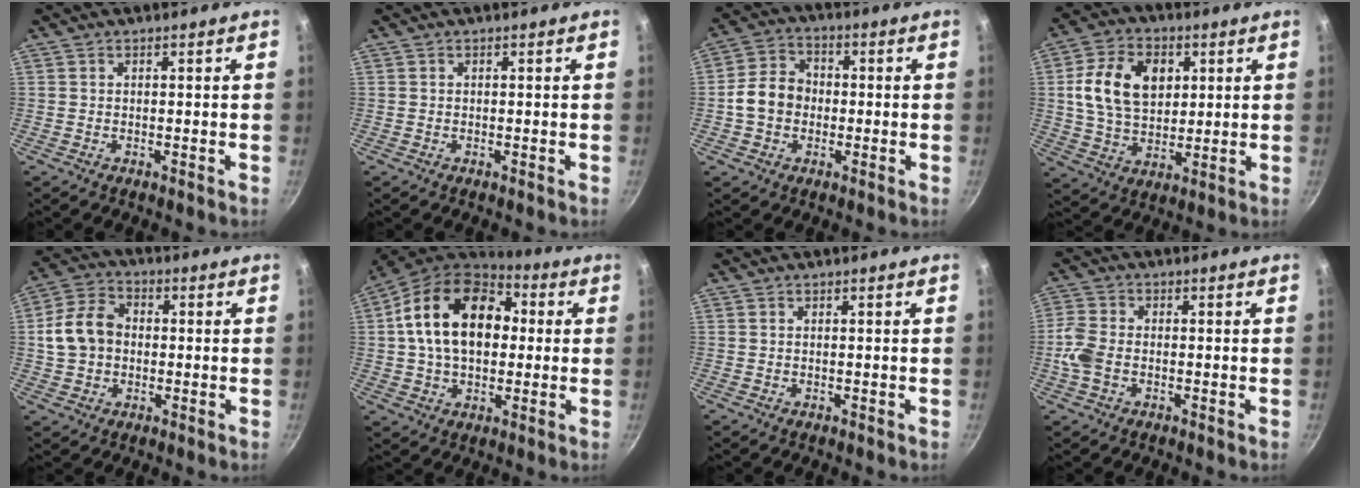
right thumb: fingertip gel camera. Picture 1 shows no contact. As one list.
[{"total": 0.0}, {"total": 8.3, "force": [-1.0, 6.7, 4.7], "torque": [-0.057, 0.024, -0.031]}, {"total": 14.4, "force": [3.2, 10.1, 9.7], "torque": [-0.157, -0.002, 0.053]}, {"total": 10.0, "force": [0.1, 7.7, 6.3], "torque": [-0.098, 0.022, -0.009]}, {"total": 19.9, "force": [2.9, 13.4, 14.4], "torque": [-0.215, 0.027, 0.032]}, {"total": 0.0}, {"total": 5.5, "force": [-1.4, 3.6, 3.9], "torque": [-0.091, 0.011, -0.039]}]